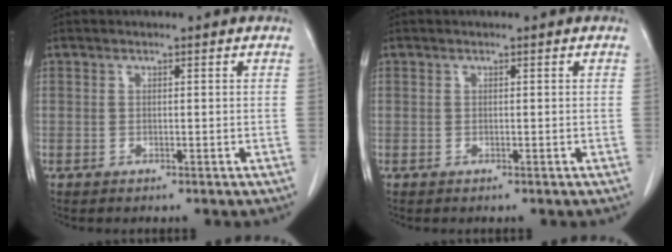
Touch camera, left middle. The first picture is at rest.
{"total": 0.0}